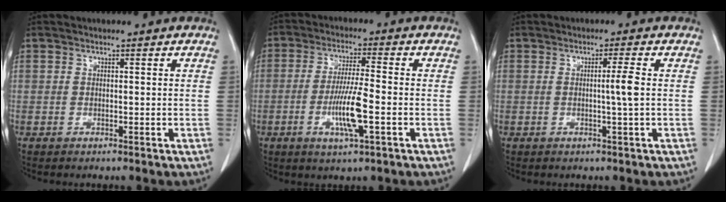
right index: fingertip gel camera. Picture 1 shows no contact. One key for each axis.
{"total": 8.1, "fx": -2.4, "fy": 0.5, "fz": 7.7, "tx": -0.148, "ty": -0.009, "tz": -0.045}
{"total": 2.8, "fx": 0.0, "fy": -0.7, "fz": 2.7, "tx": -0.046, "ty": -0.004, "tz": 0.000}